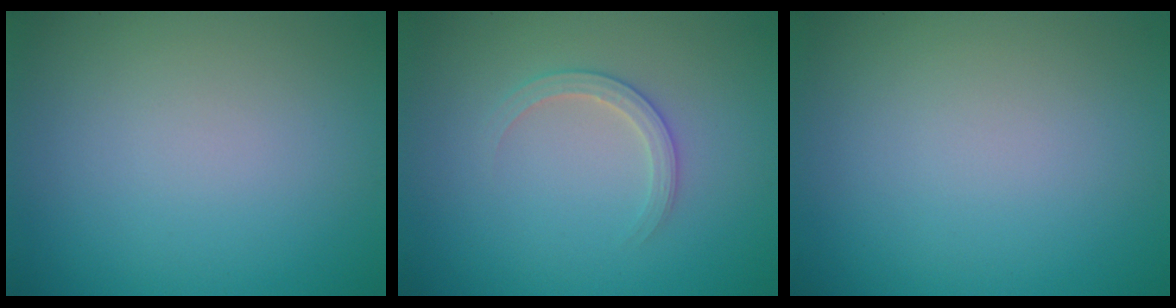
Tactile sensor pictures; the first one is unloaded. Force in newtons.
{"total": 1.9, "press": 1.9, "slide": 0.2}
{"total": 0.0}